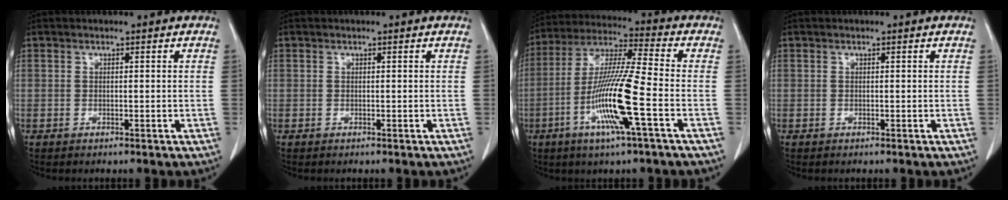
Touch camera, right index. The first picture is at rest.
{"total": 0.0}
{"total": 14.1, "force": [-4.5, -0.2, 13.4], "torque": [-0.269, -0.010, -0.092]}
{"total": 0.0}